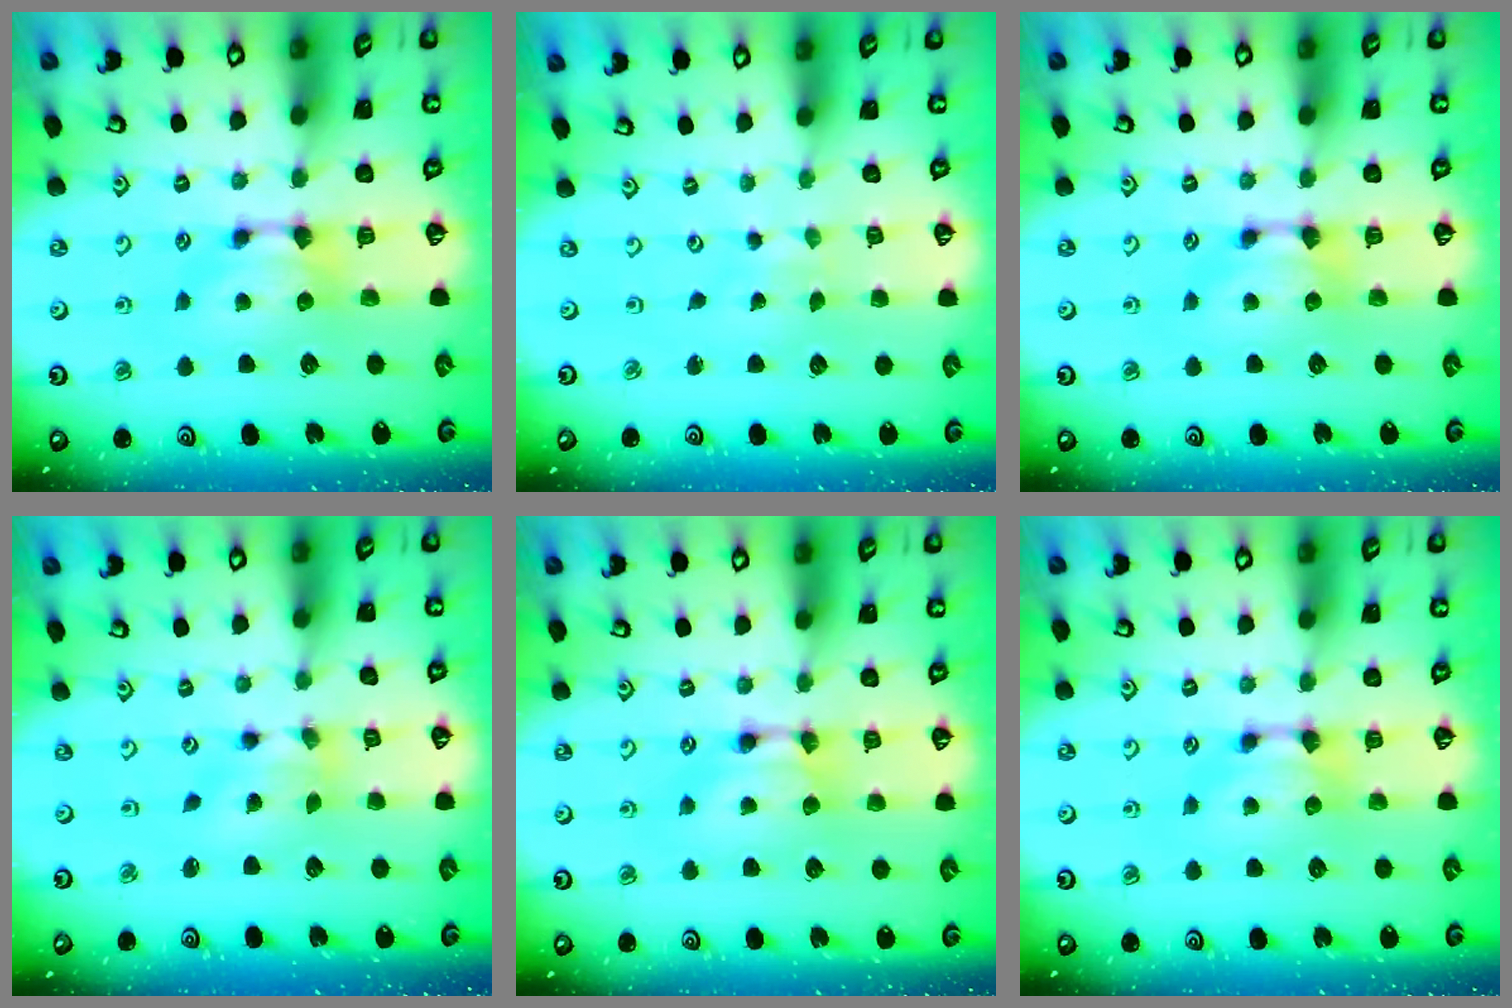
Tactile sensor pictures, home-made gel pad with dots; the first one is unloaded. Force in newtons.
{"total": 5.5, "press": 5.5, "slide": 0.3}
{"total": 0.0}
{"total": 2.0, "press": 1.6, "slide": 1.2}
{"total": 1.7, "press": 1.7, "slide": 0.2}
{"total": 0.0}